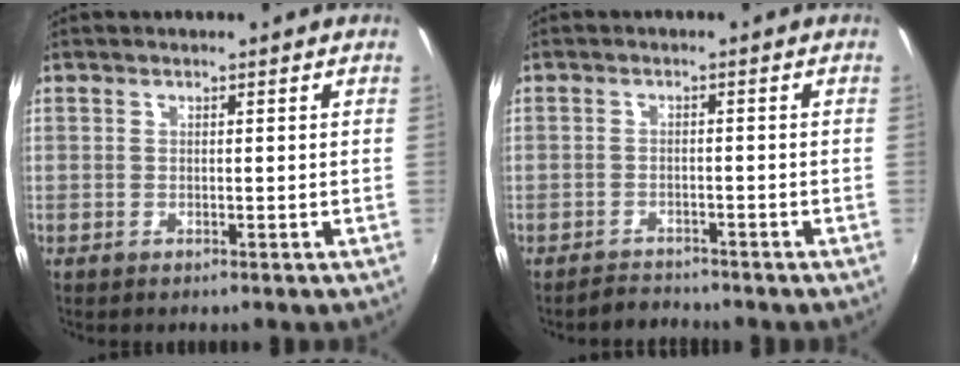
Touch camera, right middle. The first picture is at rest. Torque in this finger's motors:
{"motor_torque": [-0.06, -0.44, -0.25, -0.07]}